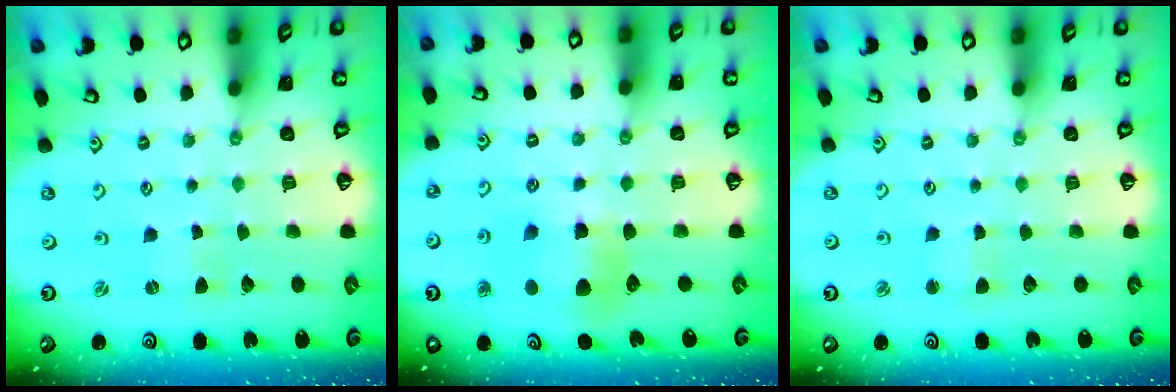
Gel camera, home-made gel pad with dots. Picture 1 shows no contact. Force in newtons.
{"total": 8.6, "press": 8.6, "slide": 1.0}
{"total": 2.9, "press": 2.9, "slide": 0.3}